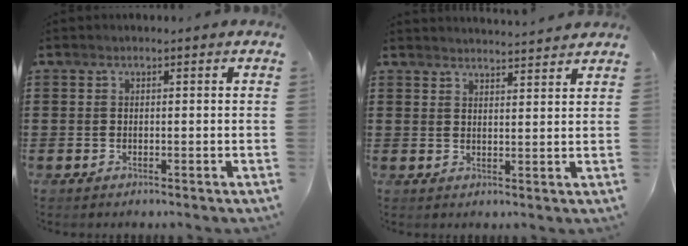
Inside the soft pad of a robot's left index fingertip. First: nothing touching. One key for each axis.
{"total": 2.7, "fx": 2.7, "fy": -0.4, "fz": 0.0, "tx": -0.007, "ty": -0.012, "tz": 0.049}